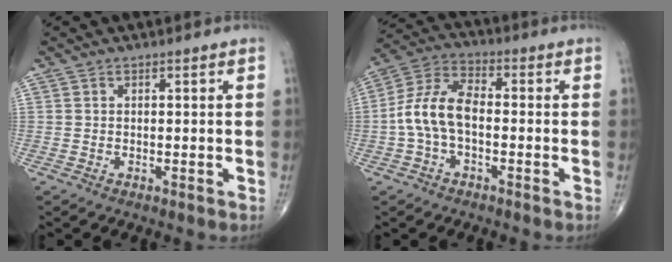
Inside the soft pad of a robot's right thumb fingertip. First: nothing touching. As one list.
[{"total": 9.8, "force": [-1.5, 5.5, 8.0], "torque": [-0.160, 0.035, -0.037]}]